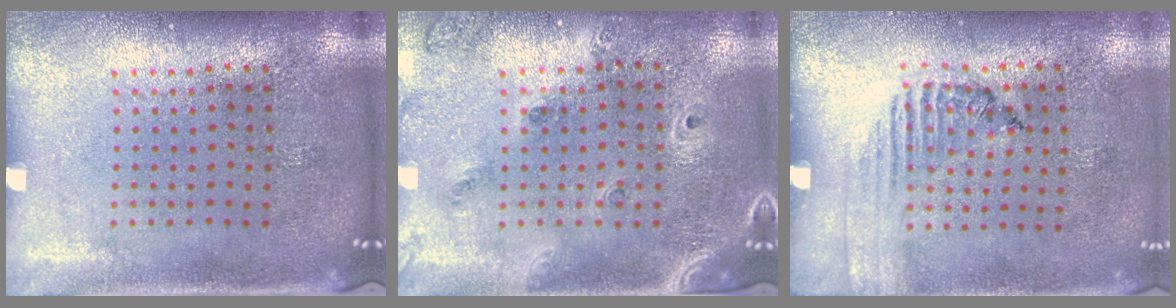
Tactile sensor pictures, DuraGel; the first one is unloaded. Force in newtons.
{"total": 1.7, "press": 1.5, "slide": 0.7}
{"total": 1.5, "press": 1.1, "slide": 1.0}